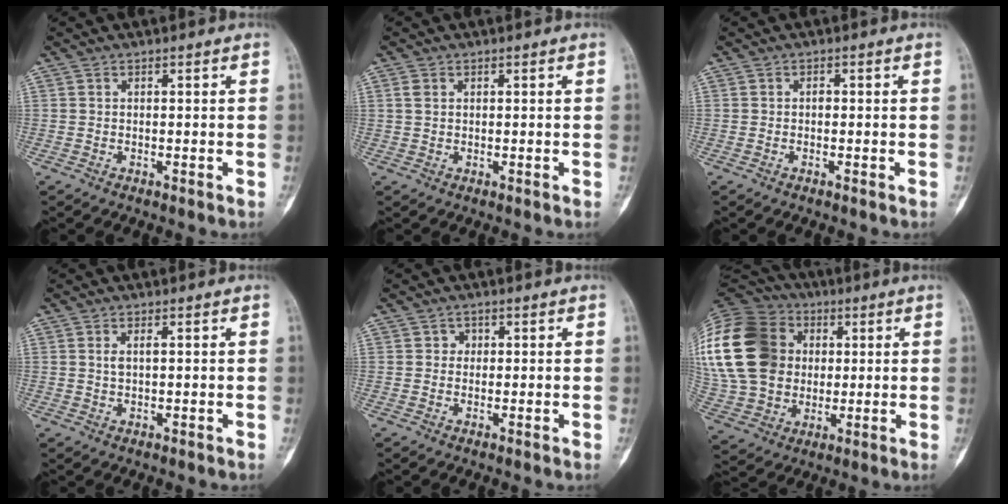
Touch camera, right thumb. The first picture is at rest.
{"total": 1.7, "force": [0.6, 1.3, 1.0], "torque": [-0.020, 0.003, 0.016]}
{"total": 0.6, "force": [-0.1, 0.4, 0.5], "torque": [-0.004, 0.001, -0.005]}
{"total": 1.8, "force": [0.5, 0.7, 1.6], "torque": [-0.030, 0.000, 0.011]}
{"total": 1.5, "force": [0.3, 1.4, 0.4], "torque": [0.006, 0.003, 0.000]}
{"total": 29.7, "force": [5.3, 23.9, 16.9], "torque": [-0.390, 0.054, 0.114]}